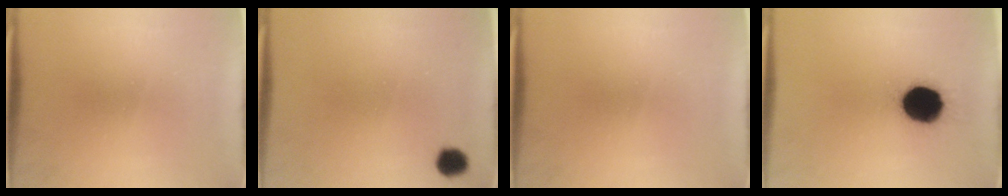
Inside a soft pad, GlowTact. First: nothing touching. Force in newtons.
{"total": 3.1}
{"total": 0.0}
{"total": 14.7}